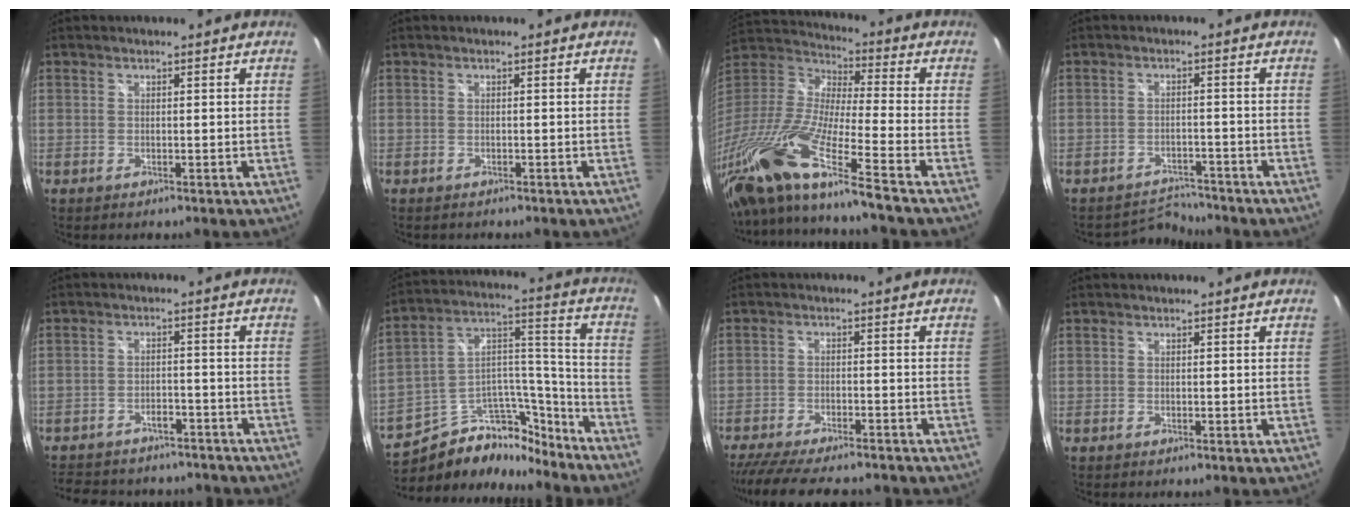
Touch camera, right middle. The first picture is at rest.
{"total": 0.5, "force": [-0.5, 0.1, 0.0], "torque": [-0.001, 0.000, -0.008]}
{"total": 25.1, "force": [-17.3, 0.5, 18.2], "torque": [-0.324, -0.072, -0.325]}
{"total": 4.1, "force": [-3.9, 0.3, -1.1], "torque": [0.009, 0.014, -0.066]}
{"total": 15.8, "force": [-13.1, 6.7, 5.7], "torque": [-0.134, 0.012, -0.173]}
{"total": 18.7, "force": [-14.3, 9.3, 7.8], "torque": [-0.144, 0.070, -0.214]}
{"total": 15.8, "force": [-13.5, 3.6, 7.4], "torque": [-0.156, -0.028, -0.208]}
{"total": 0.0}